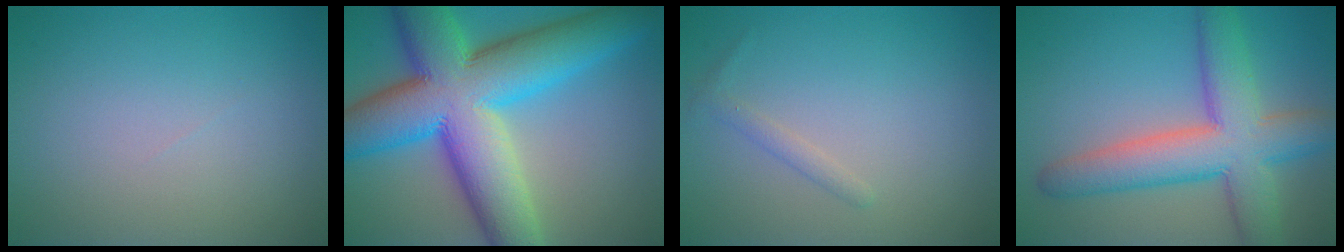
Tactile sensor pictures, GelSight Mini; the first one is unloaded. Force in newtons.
{"total": 15.9, "press": 15.9, "slide": 0.5}
{"total": 1.1, "press": 1.1, "slide": 0.1}
{"total": 8.7, "press": 8.7, "slide": 0.5}